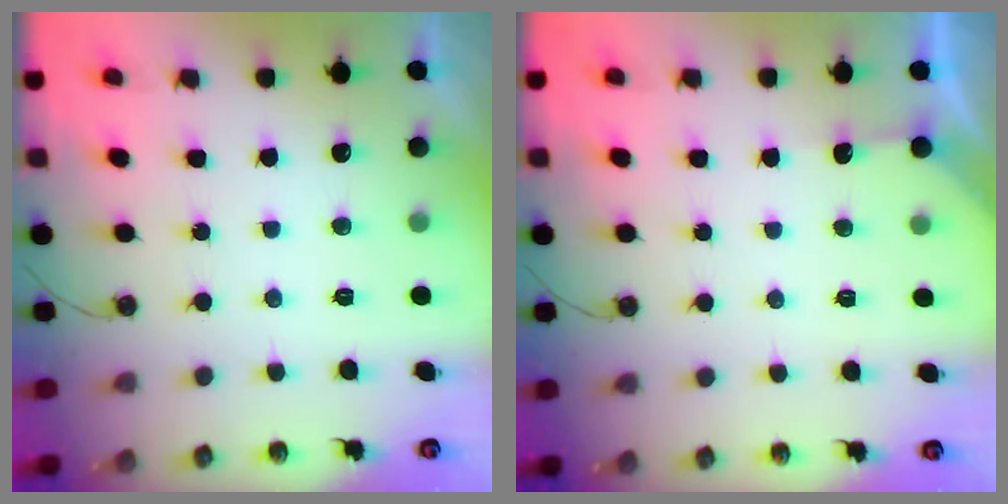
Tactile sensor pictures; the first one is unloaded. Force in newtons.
{"total": 3.3, "press": 3.3, "slide": 0.4}